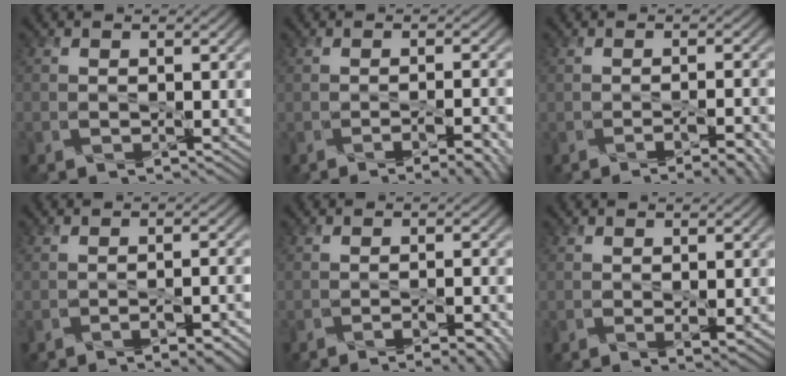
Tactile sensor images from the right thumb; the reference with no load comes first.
{"total": 5.1, "force": [-3.0, 1.3, 3.9], "torque": [-0.049, 0.002, -0.035]}
{"total": 4.6, "force": [-2.9, 1.1, 3.5], "torque": [-0.043, 0.003, -0.035]}
{"total": 3.5, "force": [-1.8, 1.0, 2.8], "torque": [-0.042, 0.003, -0.022]}
{"total": 3.7, "force": [-2.4, 0.8, 2.7], "torque": [-0.038, 0.006, -0.028]}
{"total": 1.9, "force": [0.0, 0.7, 1.8], "torque": [-0.035, -0.006, 0.007]}